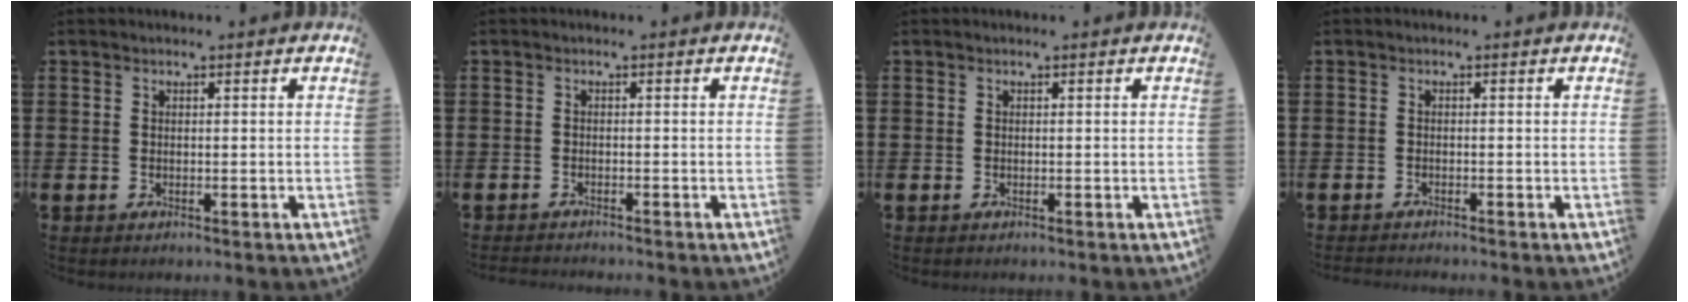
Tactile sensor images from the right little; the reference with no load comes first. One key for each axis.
{"total": 0.9, "fx": -0.9, "fy": -0.1, "fz": 0.0, "tx": -0.002, "ty": -0.002, "tz": -0.018}
{"total": 0.0}
{"total": 0.7, "fx": -0.7, "fy": -0.1, "fz": 0.0, "tx": -0.001, "ty": -0.002, "tz": -0.015}